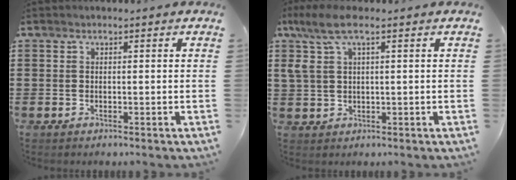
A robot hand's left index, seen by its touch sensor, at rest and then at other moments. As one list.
[{"total": 6.5, "force": [2.4, 2.1, 5.7], "torque": [-0.135, 0.001, 0.036]}]